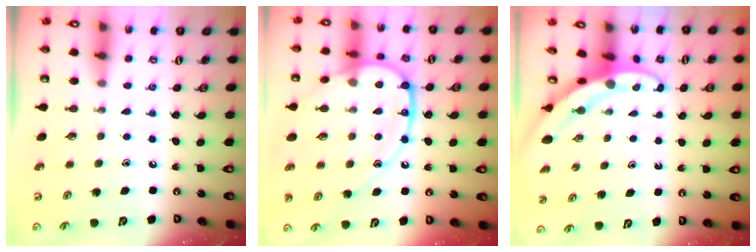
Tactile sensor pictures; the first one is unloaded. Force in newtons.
{"total": 16.2, "press": 16.1, "slide": 1.5}
{"total": 3.1, "press": 3.1, "slide": 0.2}